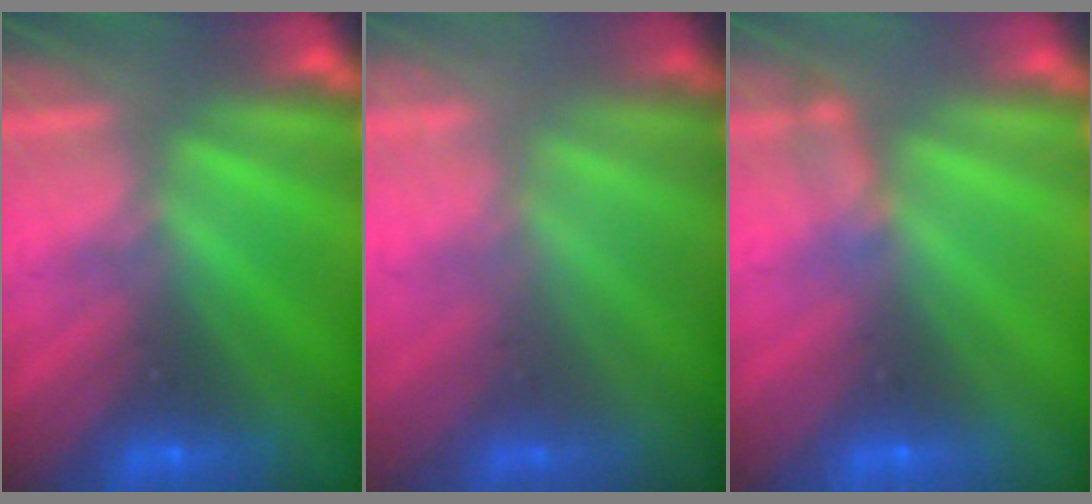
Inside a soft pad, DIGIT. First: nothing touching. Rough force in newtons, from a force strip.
{"total": 1.8}
{"total": 2.2}